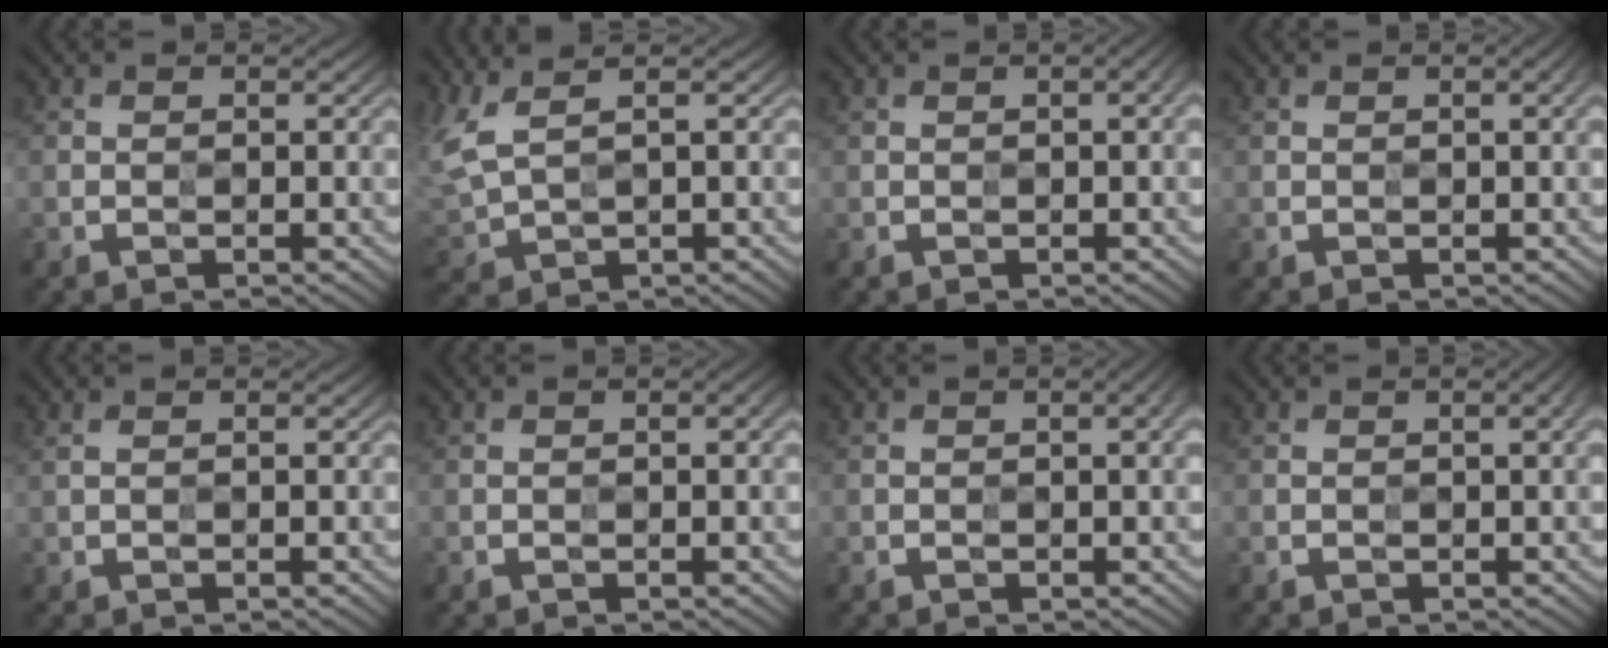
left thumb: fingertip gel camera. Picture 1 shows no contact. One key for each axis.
{"total": 6.1, "fx": 3.3, "fy": 2.2, "fz": 4.7, "tx": -0.135, "ty": 0.005, "tz": 0.072}
{"total": 1.5, "fx": 0.1, "fy": 0.3, "fz": 1.5, "tx": -0.022, "ty": 0.005, "tz": 0.001}
{"total": 1.4, "fx": 0.3, "fy": 0.2, "fz": 1.3, "tx": -0.022, "ty": 0.004, "tz": 0.004}
{"total": 1.0, "fx": 0.7, "fy": 0.2, "fz": 0.7, "tx": -0.021, "ty": 0.001, "tz": 0.009}
{"total": 1.2, "fx": 0.2, "fy": 0.2, "fz": 1.2, "tx": -0.022, "ty": 0.003, "tz": 0.002}
{"total": 2.3, "fx": 0.5, "fy": 0.5, "fz": 2.2, "tx": -0.029, "ty": 0.007, "tz": 0.004}
{"total": 2.0, "fx": 0.5, "fy": 0.4, "fz": 1.9, "tx": -0.026, "ty": 0.006, "tz": 0.004}